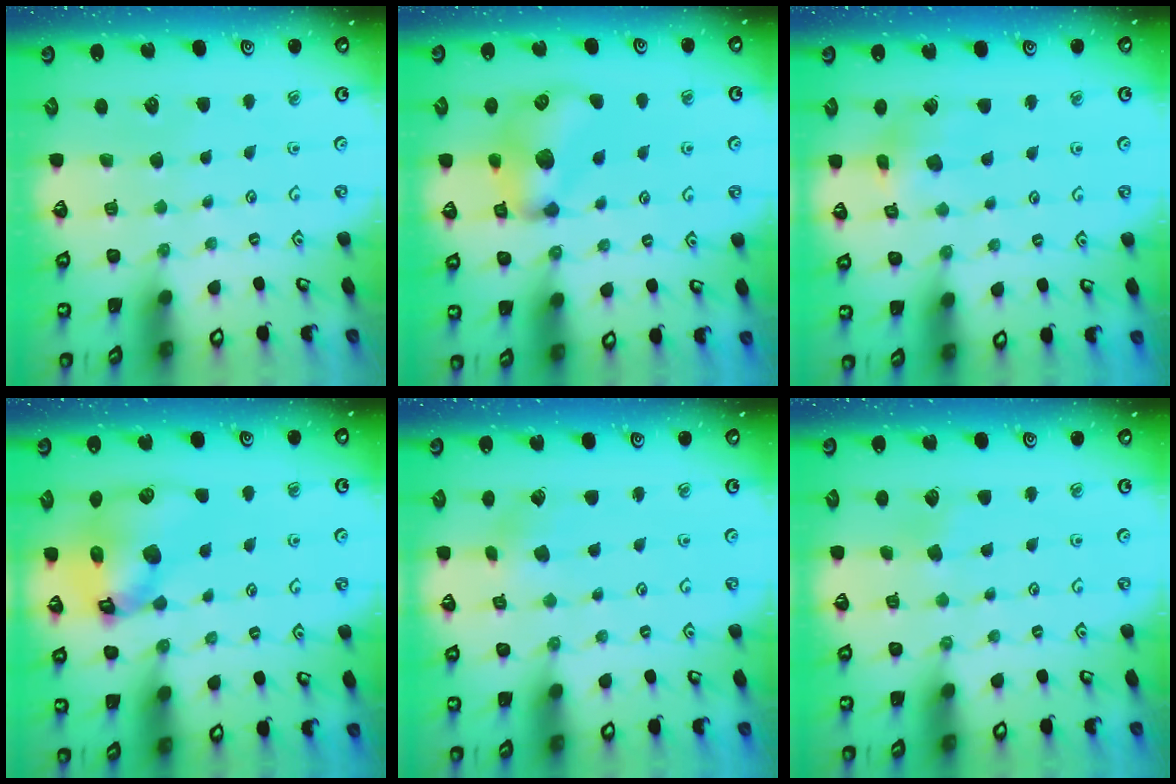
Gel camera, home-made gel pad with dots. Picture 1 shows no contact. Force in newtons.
{"total": 13.3, "press": 13.3, "slide": 0.9}
{"total": 6.5, "press": 6.5, "slide": 0.4}
{"total": 15.8, "press": 15.7, "slide": 1.7}
{"total": 2.1, "press": 2.1, "slide": 0.2}
{"total": 2.9, "press": 2.9, "slide": 0.3}